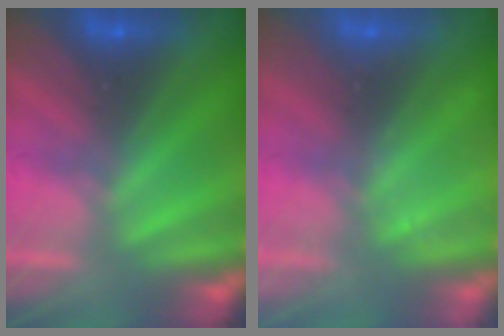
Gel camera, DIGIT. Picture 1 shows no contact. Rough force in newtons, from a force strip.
{"total": 2.4}